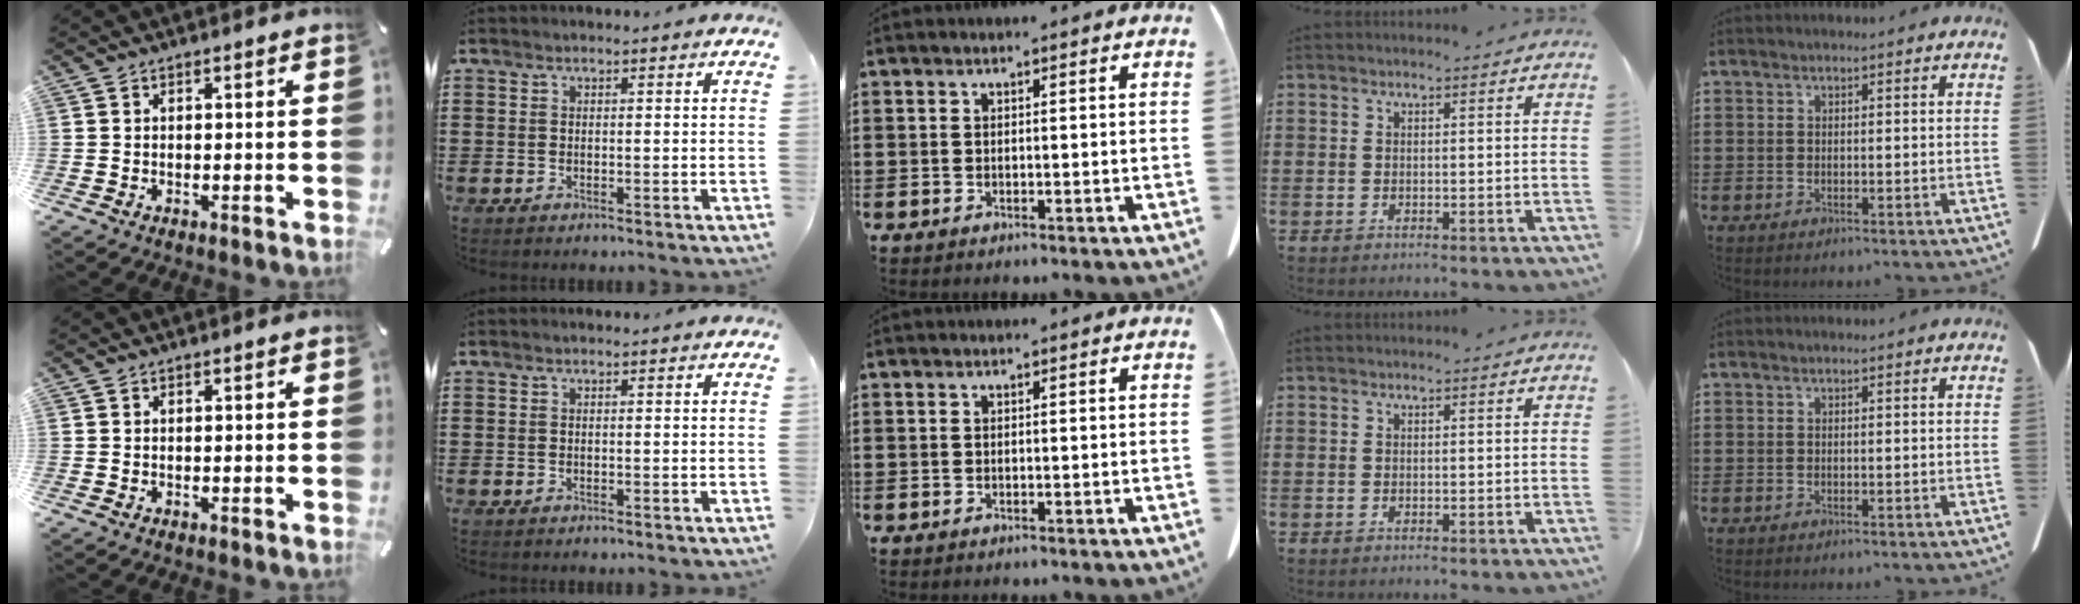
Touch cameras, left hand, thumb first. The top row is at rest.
{}